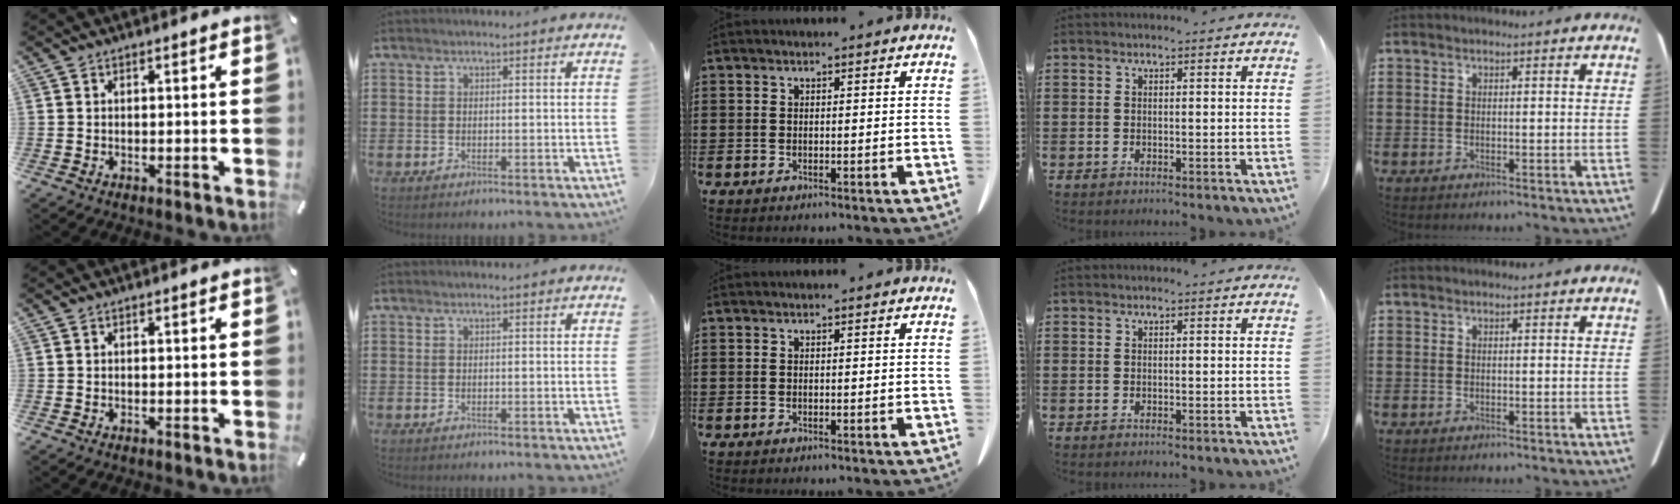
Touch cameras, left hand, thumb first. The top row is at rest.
{}